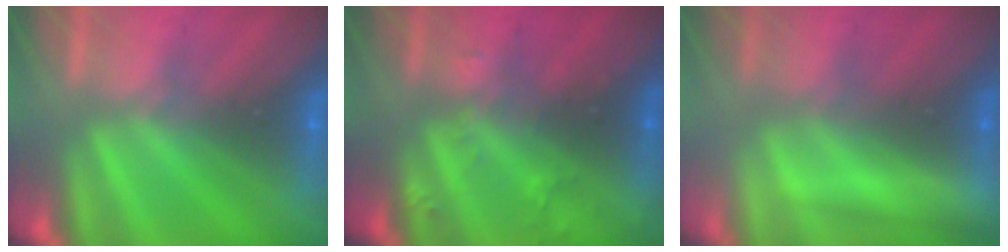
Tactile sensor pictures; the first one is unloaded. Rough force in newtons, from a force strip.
{"total": 2.4}
{"total": 2.3}